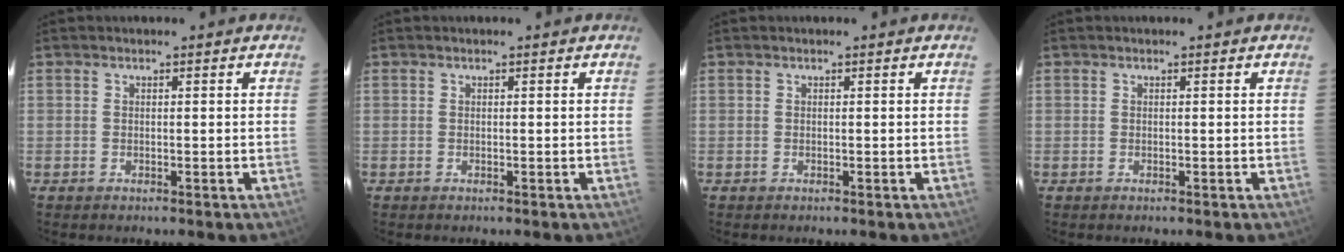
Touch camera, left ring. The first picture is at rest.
{"total": 0.0}
{"total": 0.0}
{"total": 0.0}